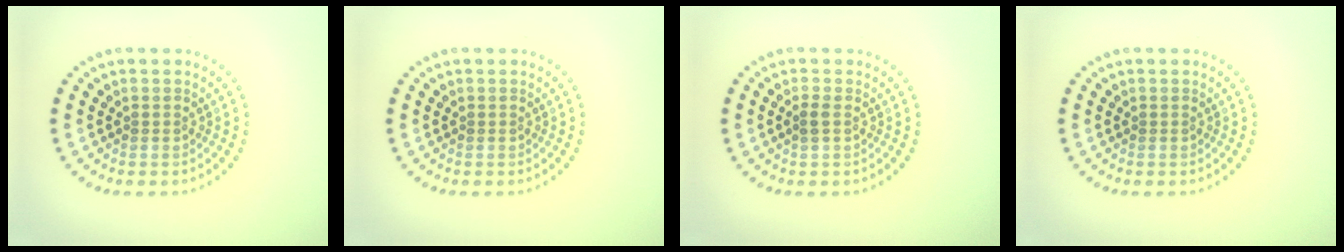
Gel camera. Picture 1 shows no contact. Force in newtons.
{"total": 0.0}
{"total": 1.0, "press": 0.9, "slide": 0.3}
{"total": 0.0}